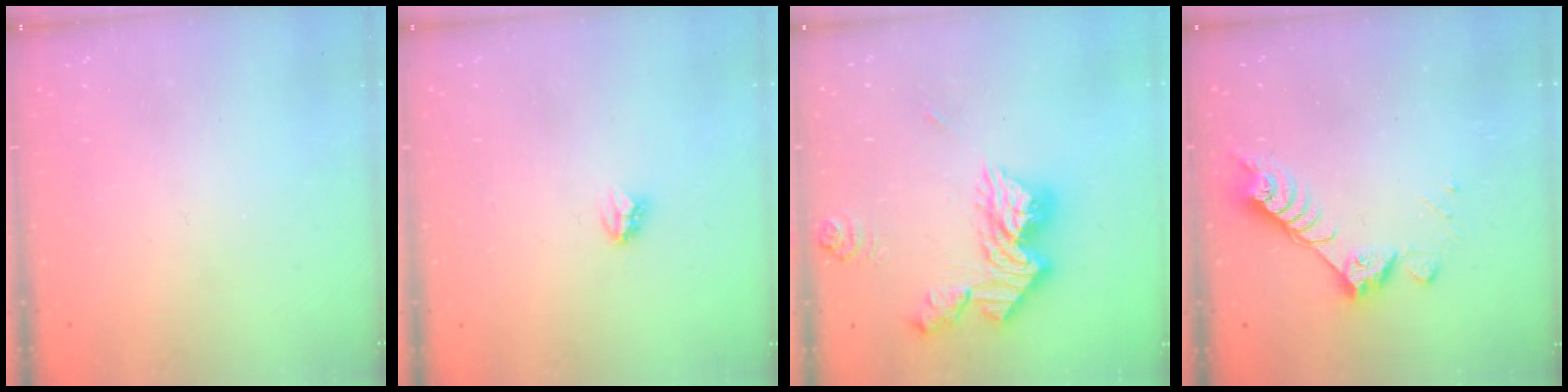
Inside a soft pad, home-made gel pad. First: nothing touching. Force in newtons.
{"total": 2.7, "press": 2.7, "slide": 0.3}
{"total": 17.9, "press": 17.8, "slide": 1.8}
{"total": 7.0, "press": 6.9, "slide": 1.4}